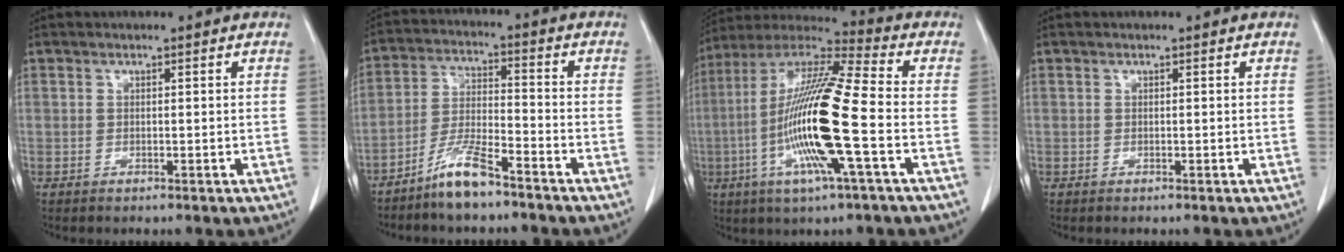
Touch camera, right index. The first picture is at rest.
{"total": 7.7, "force": [-6.0, 1.0, 4.8], "torque": [-0.101, -0.013, -0.119]}
{"total": 18.4, "force": [-4.1, 0.7, 18.0], "torque": [-0.363, -0.008, -0.086]}
{"total": 0.0}